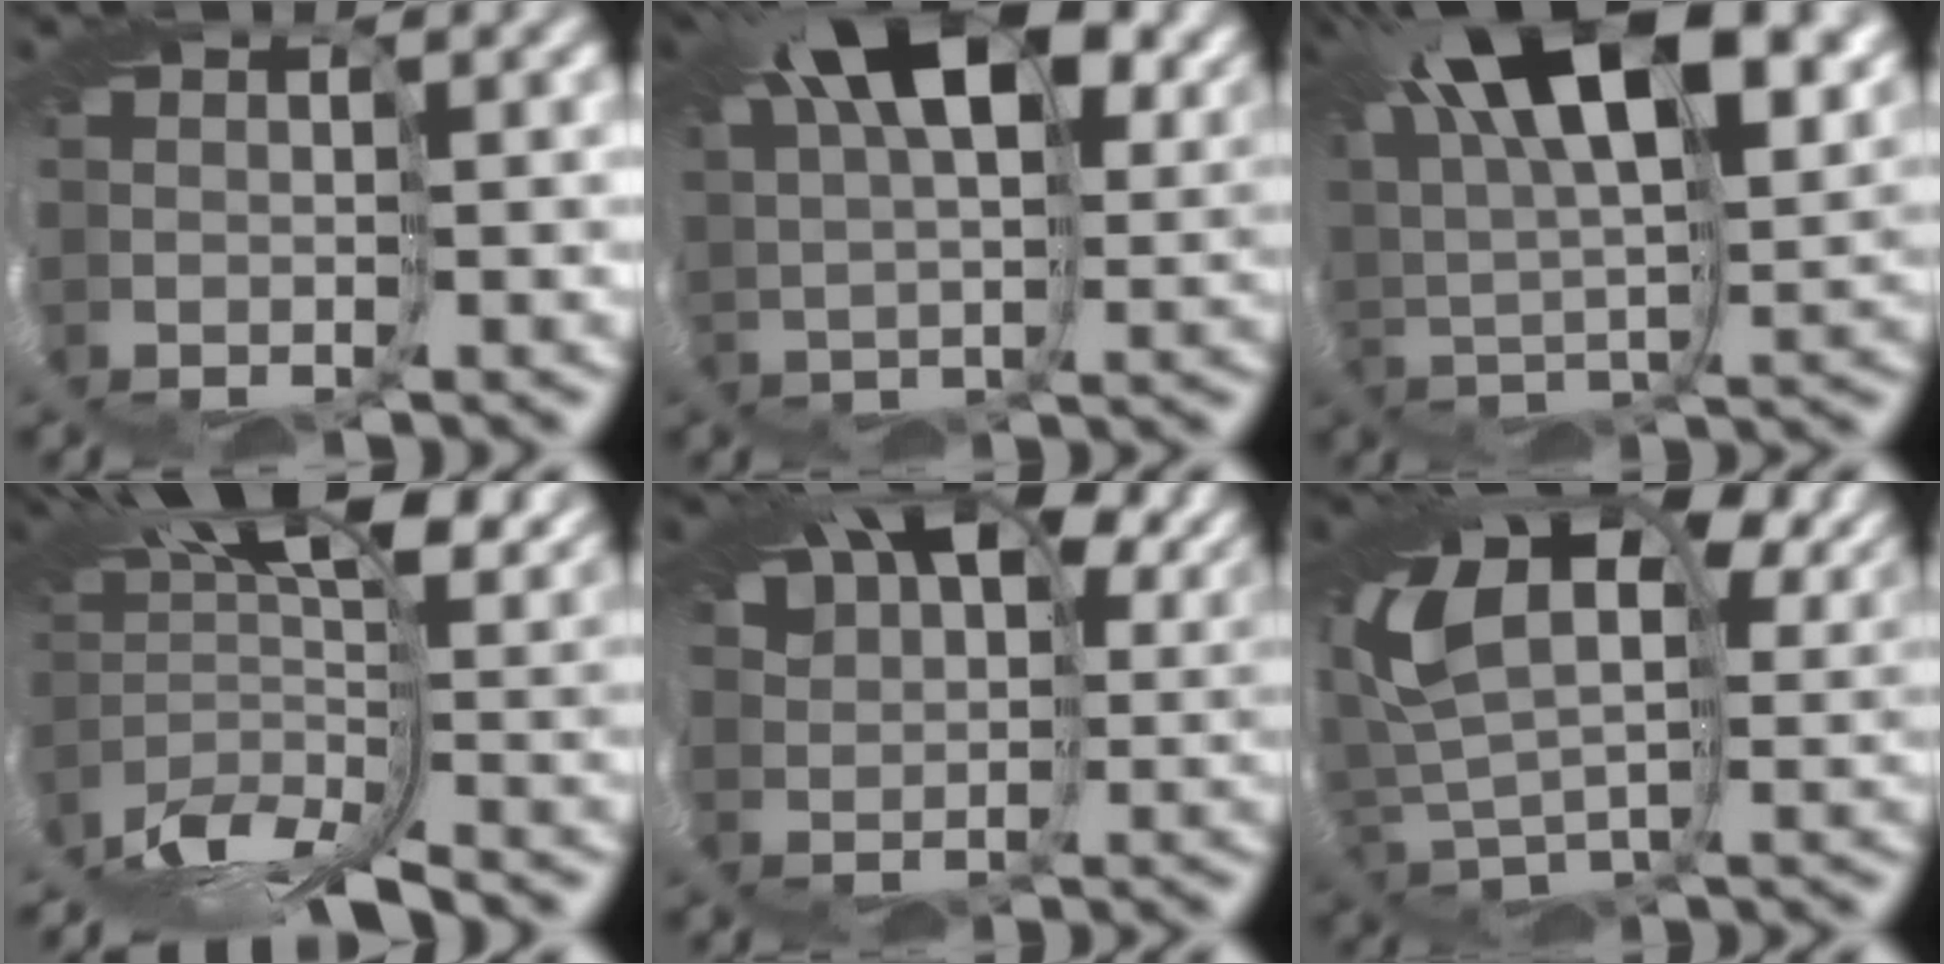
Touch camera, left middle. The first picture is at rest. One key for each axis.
{"total": 13.2, "fx": 6.9, "fy": 6.1, "fz": 9.4, "tx": -0.146, "ty": 0.052, "tz": 0.098}
{"total": 13.7, "fx": 7.6, "fy": 4.7, "fz": 10.4, "tx": -0.187, "ty": 0.044, "tz": 0.112}
{"total": 10.0, "fx": -1.4, "fy": 3.5, "fz": 9.3, "tx": -0.173, "ty": 0.003, "tz": -0.028}
{"total": 12.3, "fx": 8.5, "fy": 6.4, "fz": 6.2, "tx": -0.128, "ty": 0.045, "tz": 0.138}
{"total": 13.1, "fx": 6.4, "fy": 7.3, "fz": 8.7, "tx": -0.207, "ty": 0.009, "tz": 0.134}